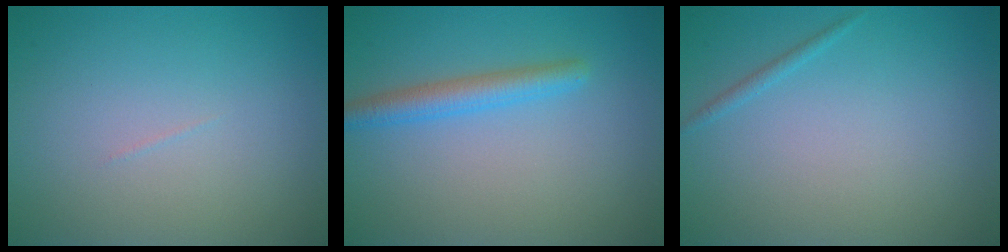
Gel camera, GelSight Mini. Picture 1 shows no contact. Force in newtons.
{"total": 2.7, "press": 2.7, "slide": 0.1}
{"total": 0.6, "press": 0.6, "slide": 0.1}